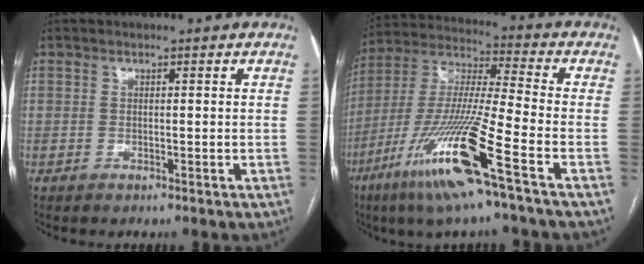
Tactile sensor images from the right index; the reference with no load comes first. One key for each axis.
{"total": 17.8, "fx": -8.8, "fy": -0.6, "fz": 15.4, "tx": -0.330, "ty": -0.041, "tz": -0.174}